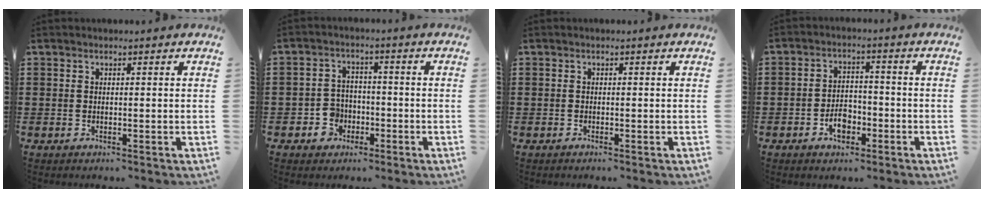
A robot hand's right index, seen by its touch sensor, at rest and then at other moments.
{"total": 4.0, "force": [-1.7, 3.5, 1.1], "torque": [-0.030, 0.007, -0.035]}
{"total": 0.0}
{"total": 4.3, "force": [-2.0, 2.8, 2.5], "torque": [-0.038, 0.003, -0.038]}